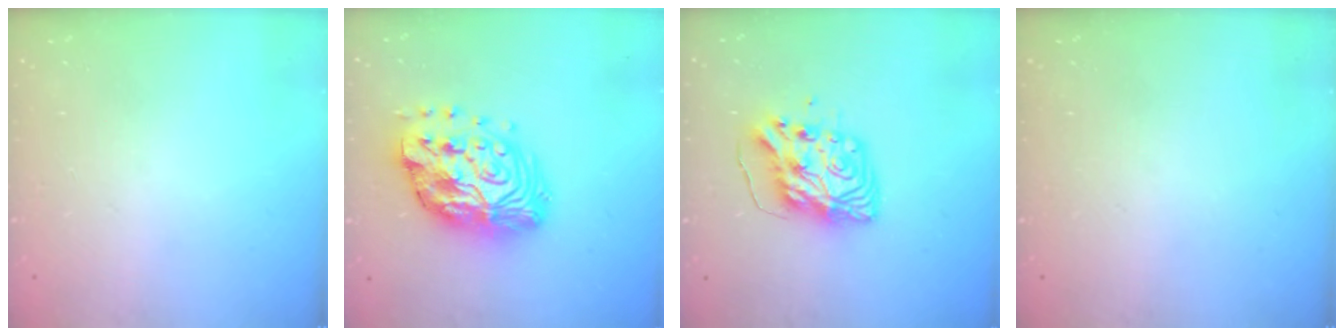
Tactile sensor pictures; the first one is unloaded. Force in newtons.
{"total": 18.2, "press": 18.1, "slide": 1.3}
{"total": 11.0, "press": 10.9, "slide": 1.6}
{"total": 0.0}